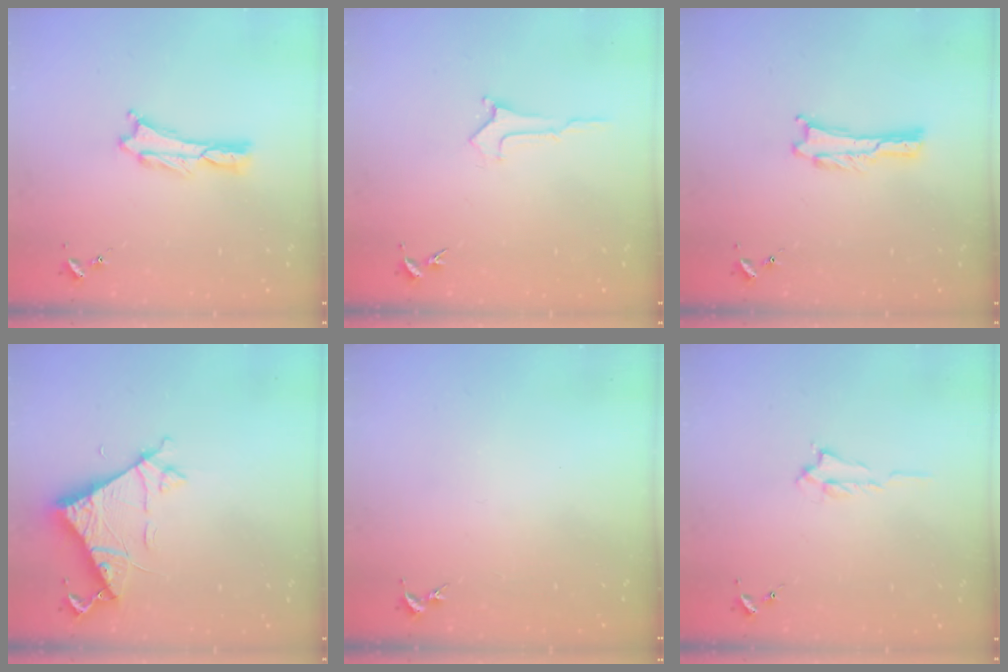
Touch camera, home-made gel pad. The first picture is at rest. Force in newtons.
{"total": 0.0}
{"total": 0.0}
{"total": 6.9, "press": 6.9, "slide": 0.5}
{"total": 0.0}
{"total": 0.7, "press": 0.6, "slide": 0.2}